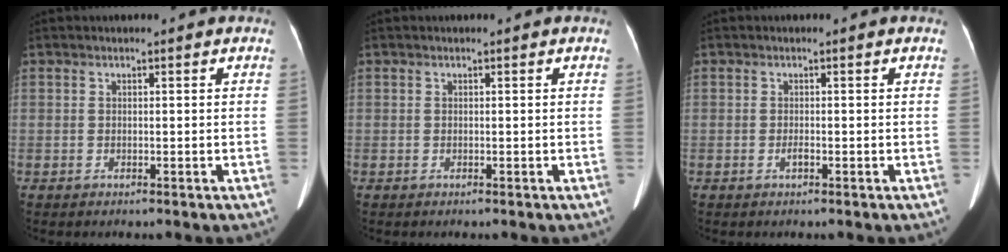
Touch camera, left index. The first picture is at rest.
{"total": 0.0}
{"total": 0.7, "force": [-0.4, 0.1, 0.6], "torque": [-0.013, 0.000, -0.007]}